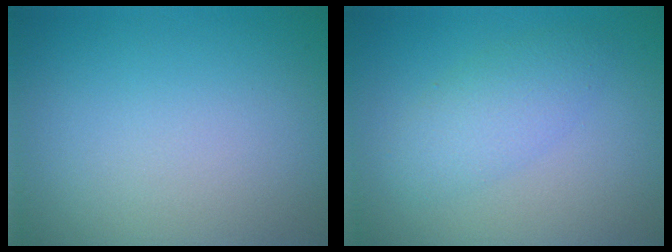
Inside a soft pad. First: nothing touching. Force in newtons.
{"total": 2.8, "press": 2.8, "slide": 0.1}